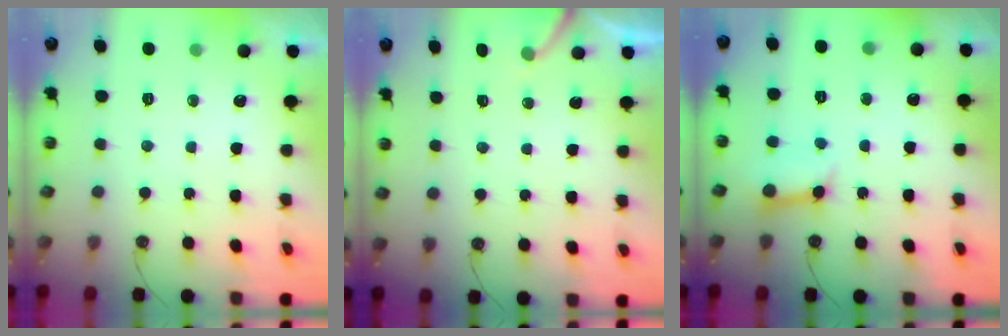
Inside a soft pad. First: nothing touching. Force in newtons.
{"total": 3.0, "press": 3.0, "slide": 0.1}
{"total": 6.5, "press": 6.4, "slide": 0.9}